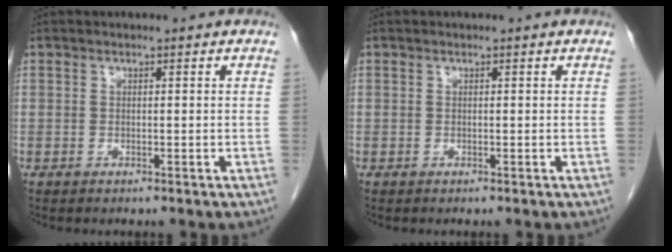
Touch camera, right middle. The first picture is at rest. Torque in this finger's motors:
{"motor_torque": [-0.20, 0.06, -0.04, -0.01]}